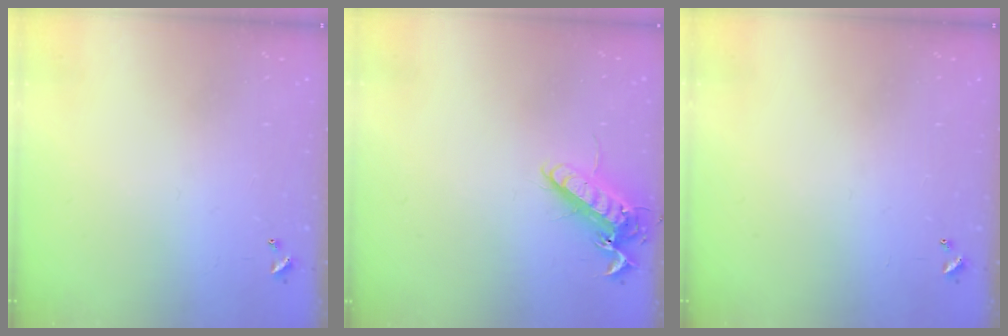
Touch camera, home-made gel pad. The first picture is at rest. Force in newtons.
{"total": 13.5, "press": 13.5, "slide": 1.2}
{"total": 0.0}